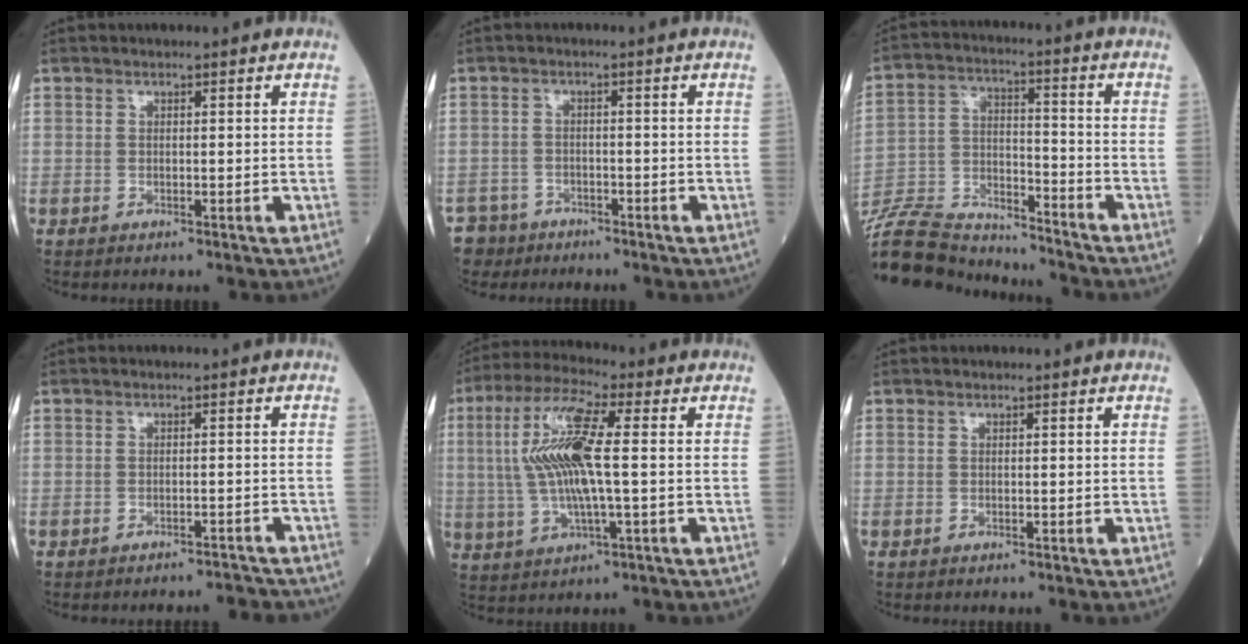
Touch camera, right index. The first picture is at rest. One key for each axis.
{"total": 4.9, "fx": -4.0, "fy": 2.9, "fz": -0.6, "tx": 0.011, "ty": 0.000, "tz": -0.074}
{"total": 18.0, "fx": -17.3, "fy": 2.9, "fz": 4.1, "tx": -0.101, "ty": 0.014, "tz": -0.291}
{"total": 3.7, "fx": -3.6, "fy": 0.6, "fz": 0.2, "tx": 0.004, "ty": -0.002, "tz": -0.044}
{"total": 12.3, "fx": 1.1, "fy": 2.0, "fz": 12.1, "tx": -0.257, "ty": 0.013, "tz": 0.018}
{"total": 0.0}